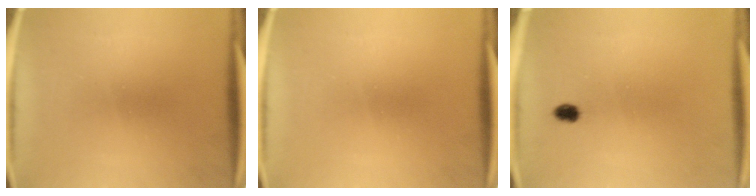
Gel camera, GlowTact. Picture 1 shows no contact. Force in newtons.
{"total": 0.0}
{"total": 1.9}